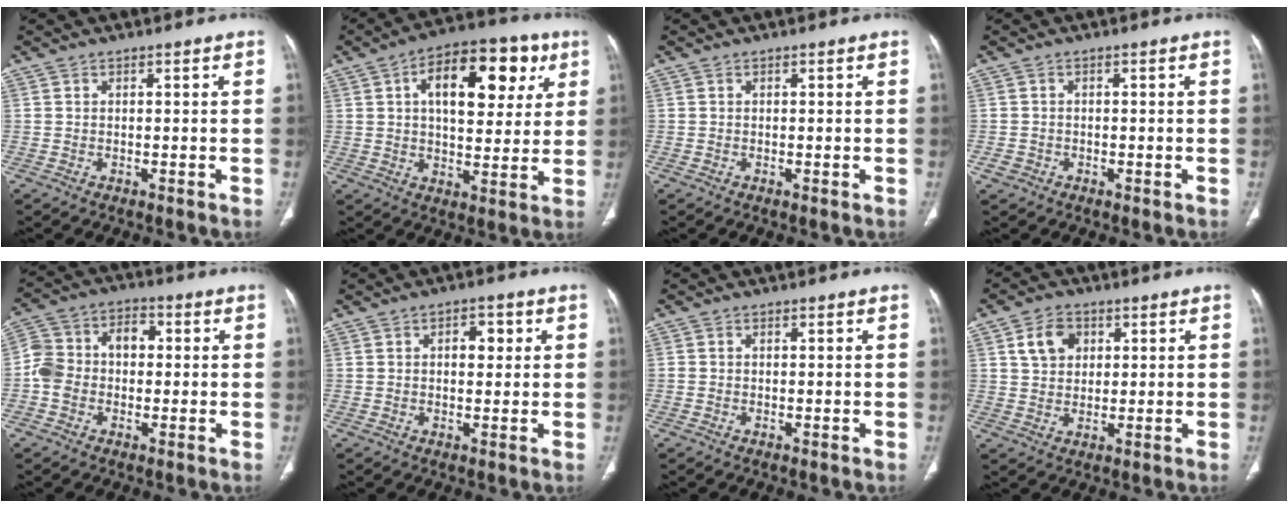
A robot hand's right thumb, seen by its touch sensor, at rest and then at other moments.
{"total": 17.5, "force": [5.9, 9.4, 13.6], "torque": [-0.149, 0.008, 0.082]}
{"total": 0.0}
{"total": 1.6, "force": [-0.7, 1.4, 0.4], "torque": [-0.003, 0.006, -0.014]}
{"total": 9.6, "force": [-0.4, 7.4, 6.1], "torque": [-0.101, 0.042, -0.018]}
{"total": 4.0, "force": [1.1, 2.4, 3.0], "torque": [-0.028, 0.000, 0.012]}
{"total": 0.5, "force": [0.0, 0.5, 0.2], "torque": [-0.002, 0.003, 0.000]}
{"total": 6.4, "force": [2.4, 4.9, 3.5], "torque": [-0.040, -0.003, 0.041]}